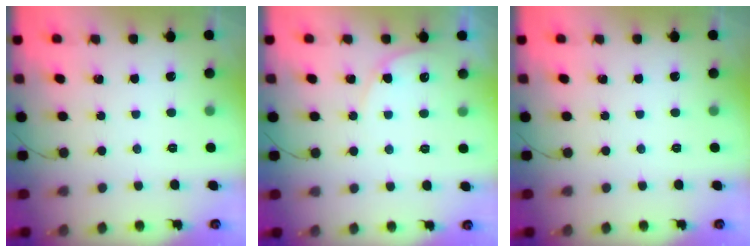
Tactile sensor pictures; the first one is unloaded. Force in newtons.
{"total": 4.6, "press": 4.6, "slide": 0.5}
{"total": 0.0}